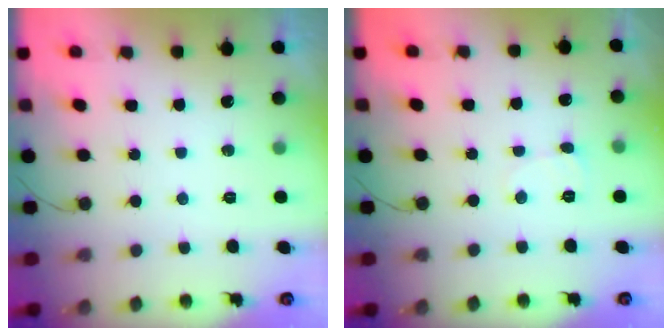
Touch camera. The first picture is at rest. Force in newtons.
{"total": 3.7, "press": 3.6, "slide": 0.4}